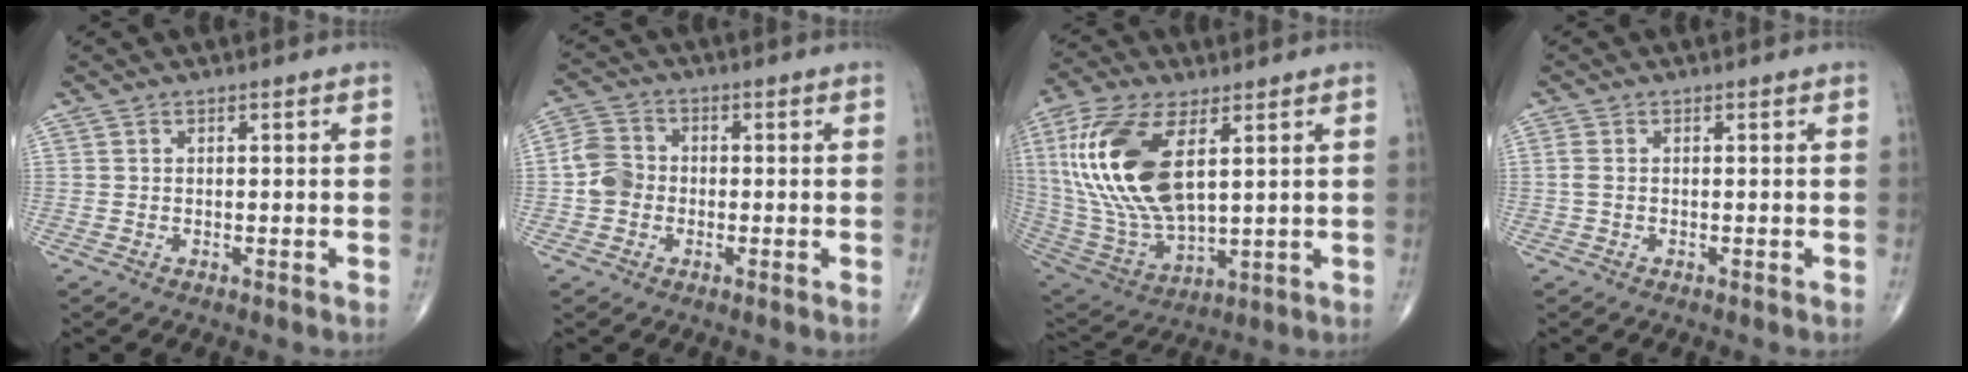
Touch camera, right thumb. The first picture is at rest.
{"total": 5.5, "force": [-1.0, 4.7, 2.7], "torque": [-0.043, 0.015, -0.028]}
{"total": 21.9, "force": [5.8, 10.2, 18.5], "torque": [-0.398, -0.027, 0.115]}
{"total": 1.4, "force": [0.0, 0.7, 1.3], "torque": [-0.033, 0.002, 0.000]}